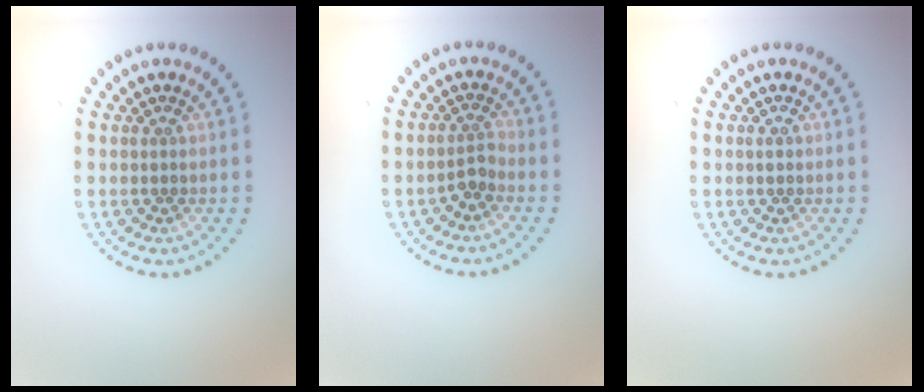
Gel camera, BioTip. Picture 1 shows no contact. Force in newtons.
{"total": 1.5, "press": 1.0, "slide": 1.1}
{"total": 0.7, "press": 0.7, "slide": 0.1}